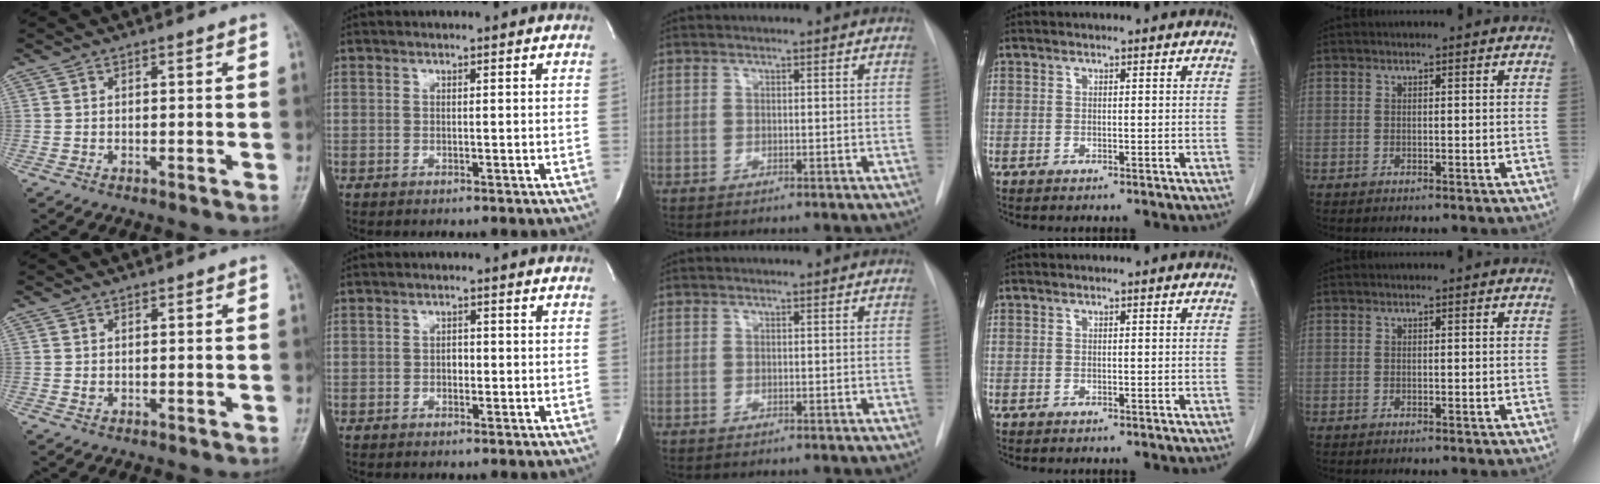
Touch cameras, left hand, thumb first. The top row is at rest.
{"thumb": {"total": 0.7, "force": [0.4, 0.5, 0.3], "torque": [-0.001, -0.002, 0.007]}, "index": {"total": 1.2, "force": [-0.3, 0.9, 0.9], "torque": [-0.013, 0.002, -0.005]}}